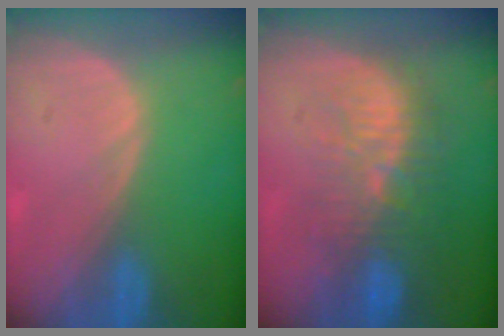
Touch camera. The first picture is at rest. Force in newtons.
{"total": 10.1, "press": 9.2, "slide": 4.2}